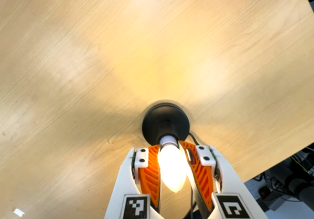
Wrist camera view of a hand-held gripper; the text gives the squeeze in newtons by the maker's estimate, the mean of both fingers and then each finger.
{"total": 18.6, "left": 18.7, "right": 18.5}